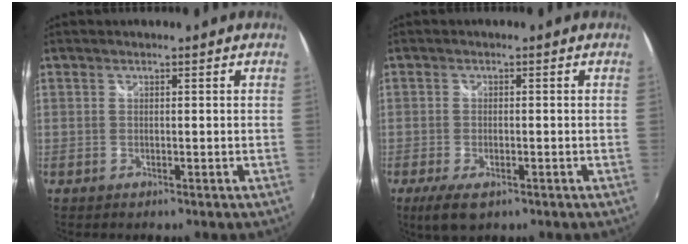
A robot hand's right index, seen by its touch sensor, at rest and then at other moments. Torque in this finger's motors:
{"motor_torque": [0.42, -0.23, 0.20, 0.03]}